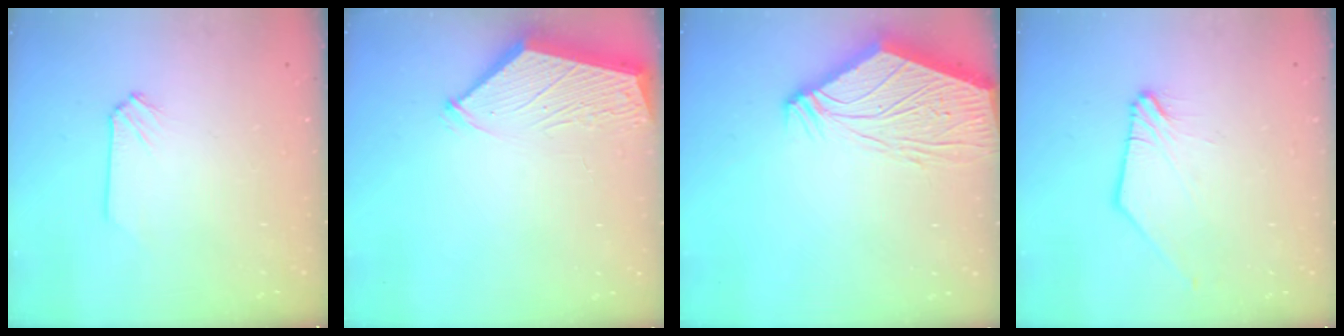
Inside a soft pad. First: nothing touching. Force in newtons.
{"total": 3.0, "press": 3.0, "slide": 0.3}
{"total": 12.3, "press": 12.2, "slide": 1.7}
{"total": 1.0, "press": 1.0, "slide": 0.2}